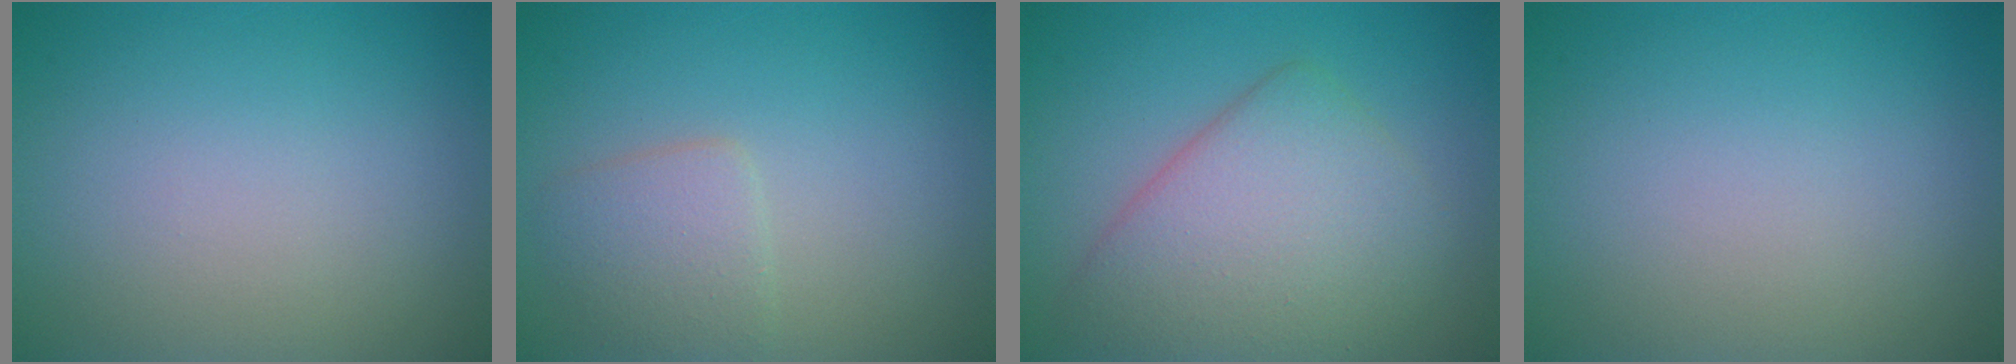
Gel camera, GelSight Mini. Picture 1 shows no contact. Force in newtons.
{"total": 2.5, "press": 2.5, "slide": 0.1}
{"total": 6.3, "press": 6.3, "slide": 0.2}
{"total": 0.0}